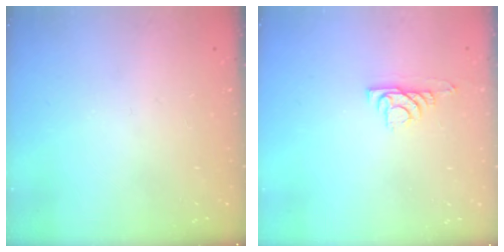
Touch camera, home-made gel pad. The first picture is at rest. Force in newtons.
{"total": 5.0, "press": 4.9, "slide": 0.7}